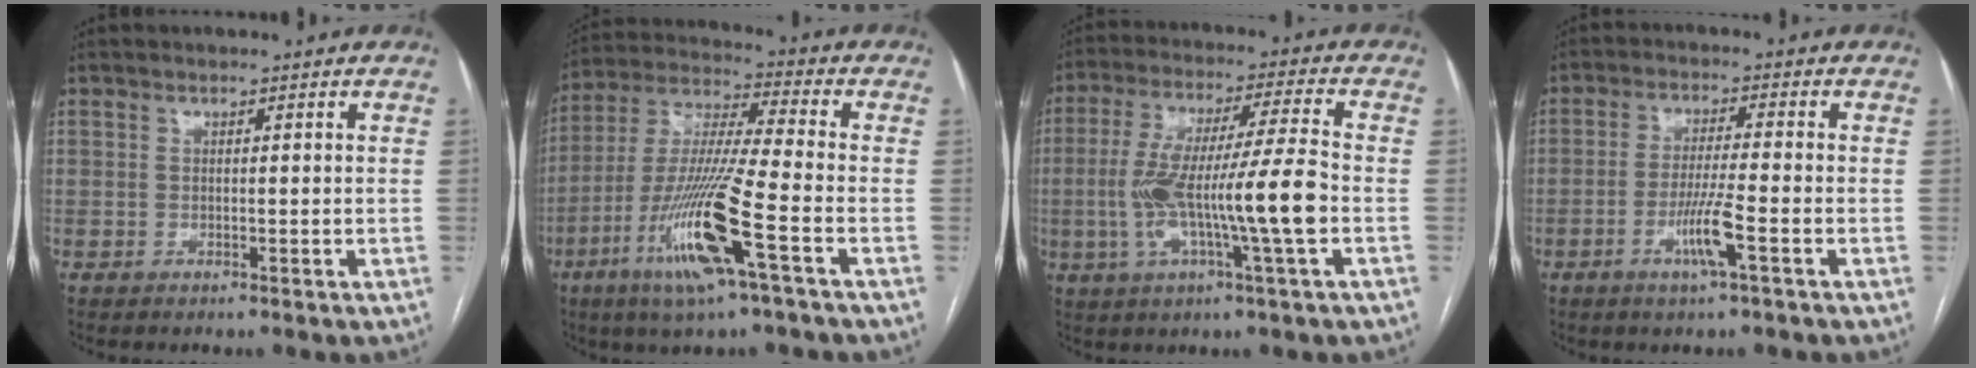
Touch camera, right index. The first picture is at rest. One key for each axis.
{"total": 15.7, "fx": -6.7, "fy": 0.0, "fz": 14.2, "tx": -0.296, "ty": -0.018, "tz": -0.127}
{"total": 14.4, "fx": -2.8, "fy": -0.2, "fz": 14.1, "tx": -0.272, "ty": 0.007, "tz": -0.051}
{"total": 5.8, "fx": -2.4, "fy": -0.4, "fz": 5.3, "tx": -0.102, "ty": -0.007, "tz": -0.045}